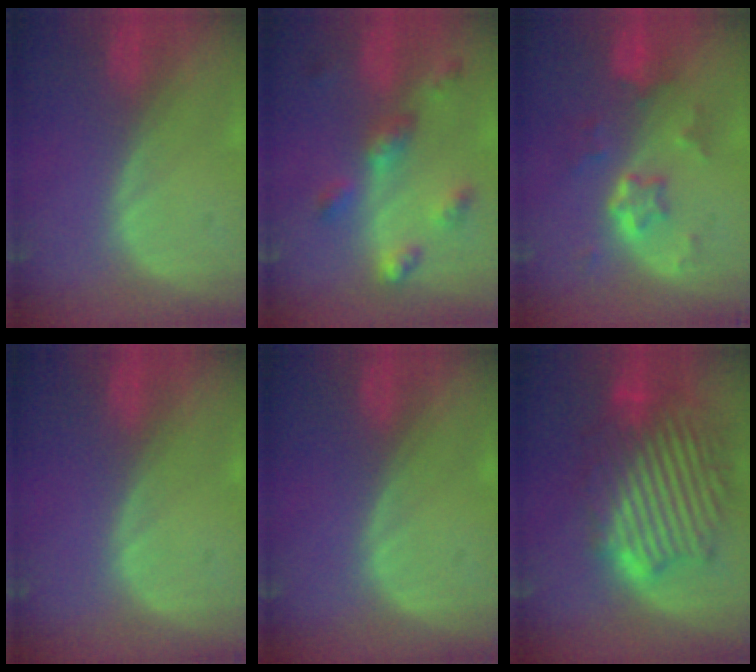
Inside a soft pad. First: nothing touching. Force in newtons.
{"total": 6.1, "press": 5.7, "slide": 2.2}
{"total": 5.8, "press": 5.2, "slide": 2.5}
{"total": 0.0}
{"total": 0.0}
{"total": 12.9, "press": 12.8, "slide": 1.1}